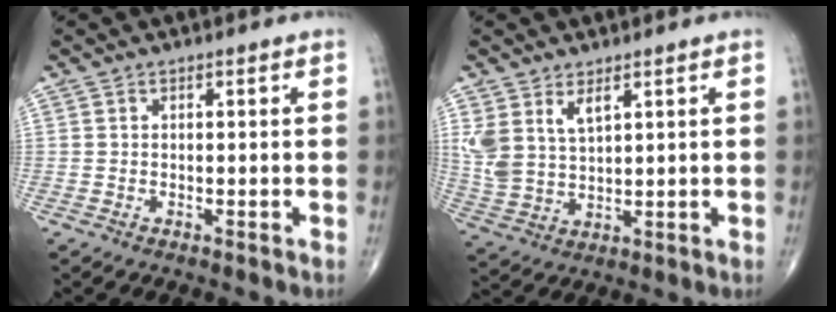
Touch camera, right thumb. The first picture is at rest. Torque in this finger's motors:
{"motor_torque": [-0.06, 0.19, 0.81, 0.81, 0.18]}